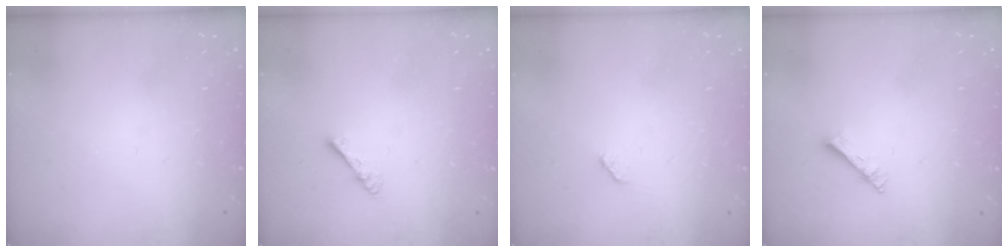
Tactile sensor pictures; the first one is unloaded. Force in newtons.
{"total": 3.5, "press": 3.5, "slide": 0.6}
{"total": 2.5, "press": 2.5, "slide": 0.4}
{"total": 4.1, "press": 4.1, "slide": 0.4}